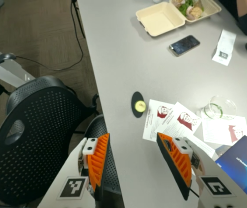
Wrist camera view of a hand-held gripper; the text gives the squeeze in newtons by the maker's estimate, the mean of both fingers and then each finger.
{"total": 1.1, "left": 1.9, "right": 0.3}